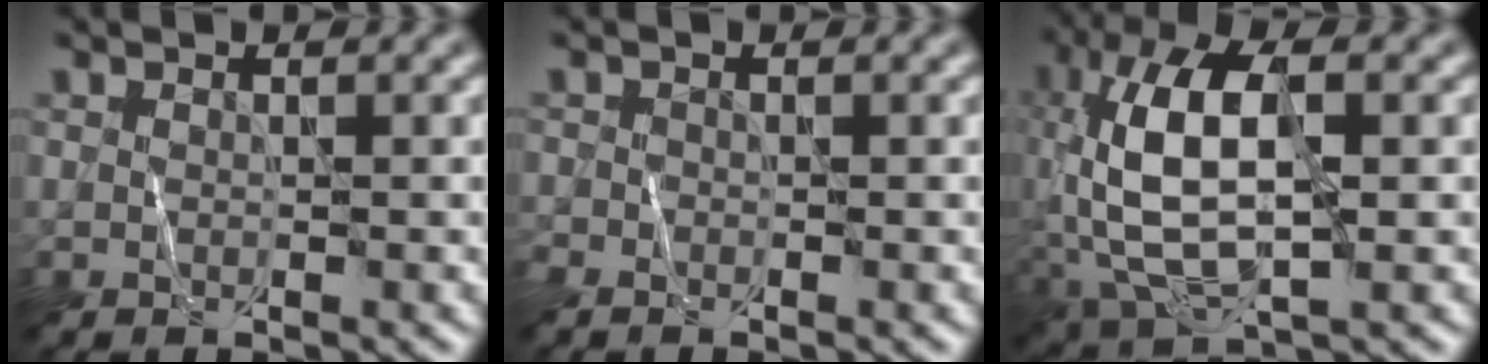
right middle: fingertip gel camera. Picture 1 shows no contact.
{"total": 0.9, "force": [-0.8, 0.4, 0.3], "torque": [-0.006, -0.001, -0.017]}
{"total": 11.0, "force": [0.5, 5.0, 9.7], "torque": [-0.207, 0.009, 0.006]}